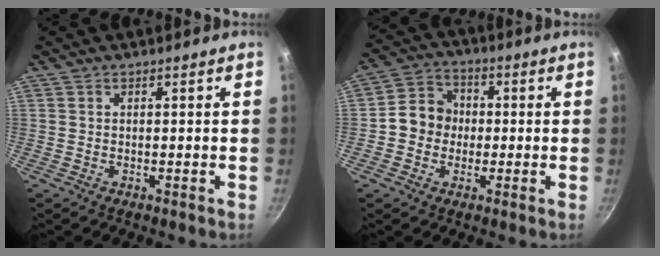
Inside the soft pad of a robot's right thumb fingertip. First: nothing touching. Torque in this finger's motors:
{"motor_torque": [0.40, 1.49, 0.52, -0.69, 0.02]}